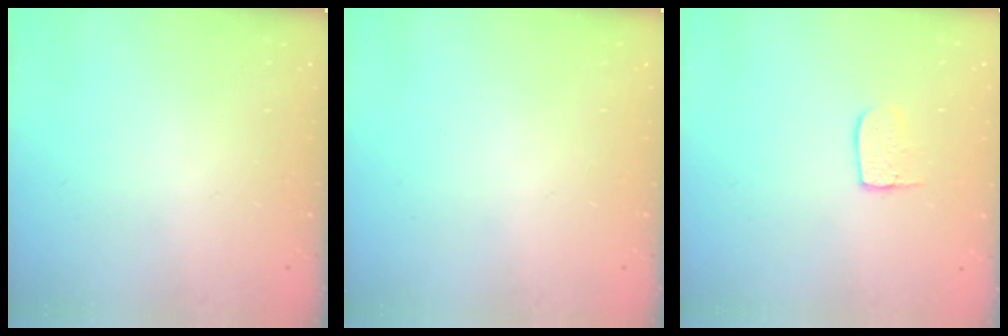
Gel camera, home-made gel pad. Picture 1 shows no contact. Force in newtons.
{"total": 0.0}
{"total": 6.7, "press": 6.7, "slide": 0.4}